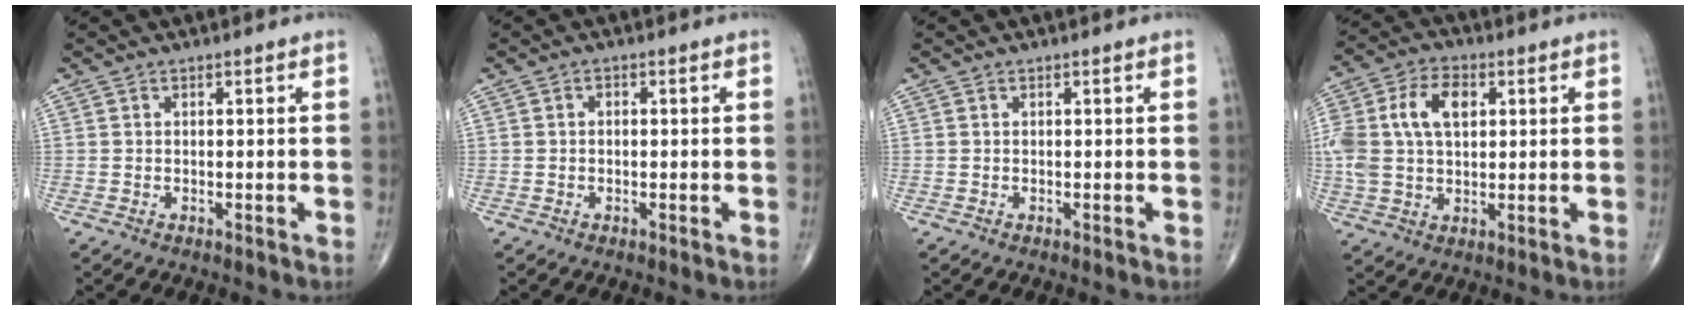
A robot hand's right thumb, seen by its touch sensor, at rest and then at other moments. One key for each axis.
{"total": 0.8, "fx": -0.1, "fy": 0.5, "fz": 0.5, "tx": -0.003, "ty": 0.002, "tz": -0.004}
{"total": 0.0}
{"total": 12.9, "fx": 2.8, "fy": 8.1, "fz": 9.7, "tx": -0.196, "ty": 0.012, "tz": 0.052}